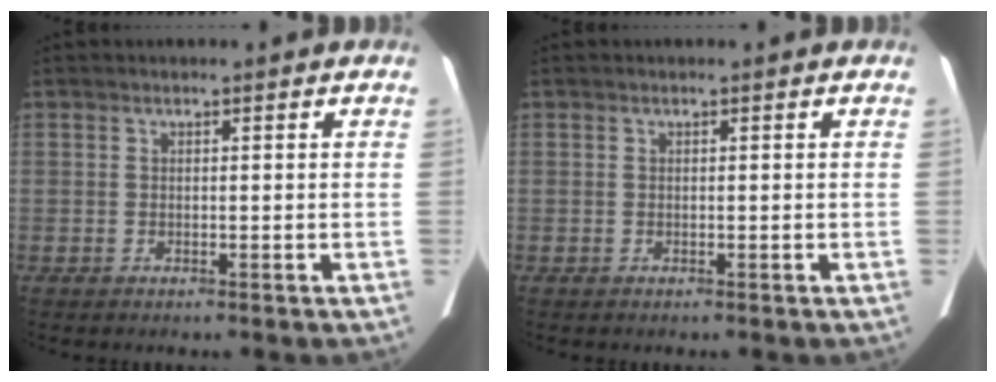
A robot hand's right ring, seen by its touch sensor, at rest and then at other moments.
{"total": 0.0}